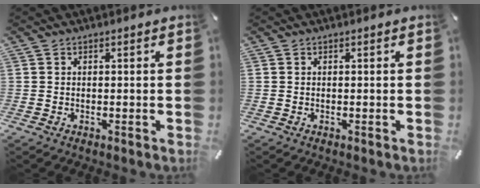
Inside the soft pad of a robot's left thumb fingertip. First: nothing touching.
{"total": 0.0}